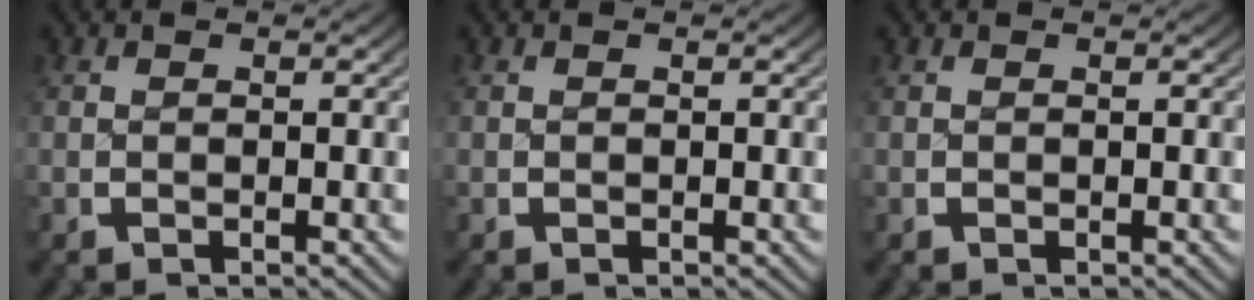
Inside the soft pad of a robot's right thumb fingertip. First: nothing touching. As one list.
[{"total": 0.0}, {"total": 0.0}]